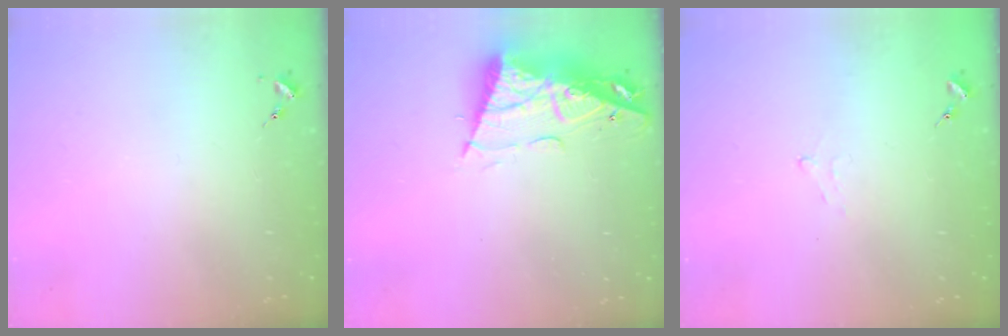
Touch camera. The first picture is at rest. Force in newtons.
{"total": 11.4, "press": 11.3, "slide": 1.2}
{"total": 3.9, "press": 3.6, "slide": 1.4}